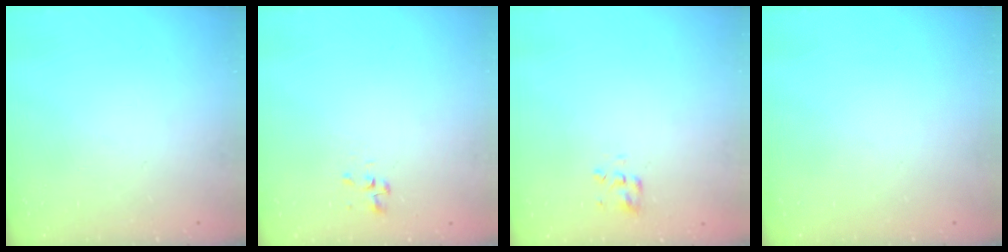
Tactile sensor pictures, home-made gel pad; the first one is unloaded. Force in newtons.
{"total": 1.7, "press": 1.6, "slide": 0.6}
{"total": 4.1, "press": 4.0, "slide": 0.9}
{"total": 0.0}